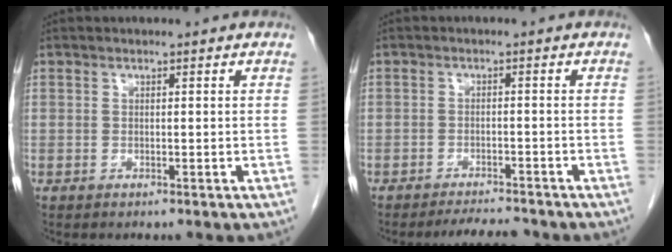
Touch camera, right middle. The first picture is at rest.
{"total": 3.9, "force": [-3.8, 0.5, 0.8], "torque": [-0.016, -0.012, -0.059]}